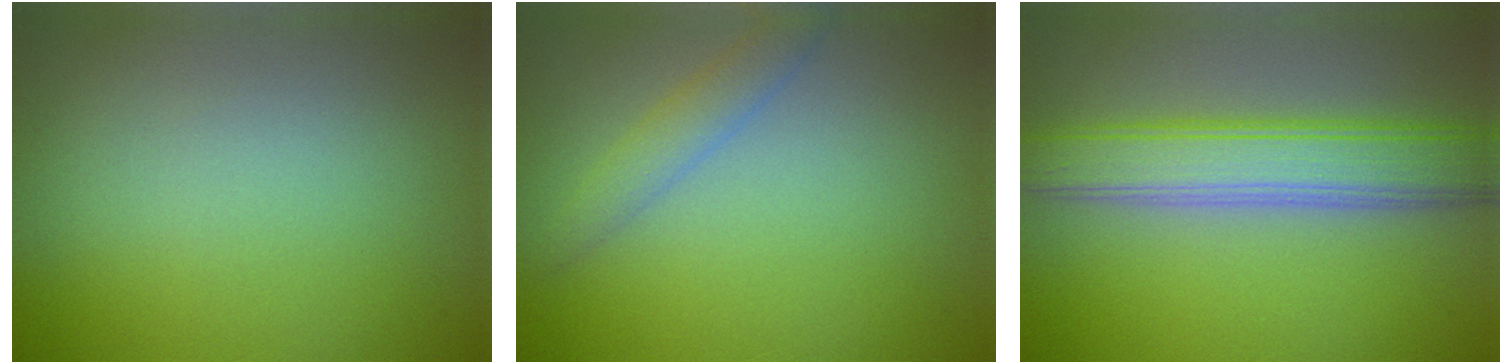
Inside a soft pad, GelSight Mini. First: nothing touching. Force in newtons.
{"total": 2.1, "press": 2.1, "slide": 0.1}
{"total": 6.9, "press": 6.9, "slide": 0.3}